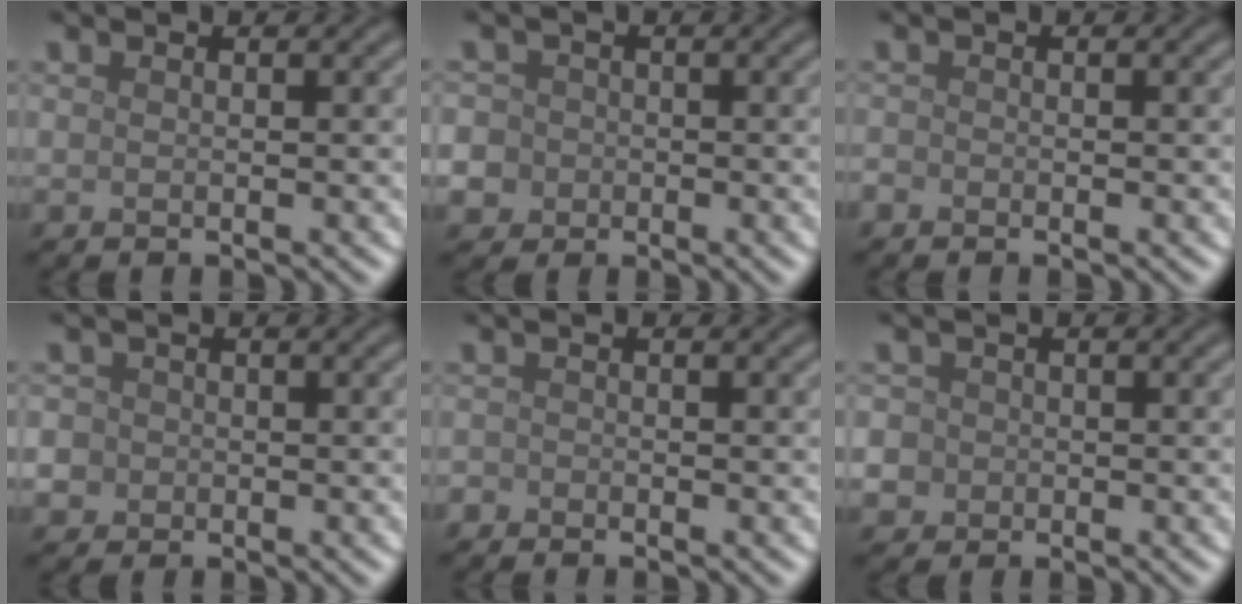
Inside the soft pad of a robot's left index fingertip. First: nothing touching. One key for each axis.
{"total": 8.2, "fx": -1.9, "fy": 7.6, "fz": 2.4, "tx": -0.055, "ty": 0.004, "tz": -0.074}
{"total": 0.6, "fx": -0.5, "fy": 0.4, "fz": 0.1, "tx": 0.002, "ty": -0.002, "tz": -0.010}
{"total": 5.3, "fx": -0.8, "fy": 4.9, "fz": 1.8, "tx": -0.039, "ty": 0.013, "tz": -0.048}
{"total": 0.7, "fx": -0.6, "fy": 0.4, "fz": 0.0, "tx": 0.003, "ty": -0.002, "tz": -0.014}
{"total": 6.0, "fx": -0.7, "fy": 5.6, "fz": 2.0, "tx": -0.046, "ty": 0.015, "tz": -0.045}